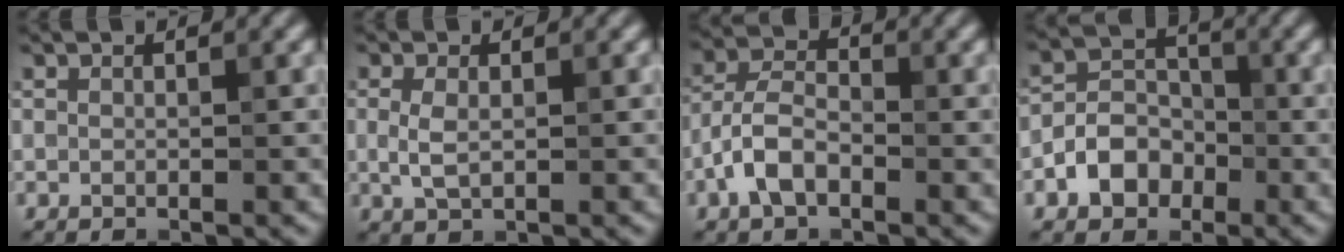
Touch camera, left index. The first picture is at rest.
{"total": 2.1, "force": [0.1, 1.1, 1.8], "torque": [-0.043, -0.001, 0.003]}
{"total": 4.0, "force": [-1.9, 2.2, 2.8], "torque": [-0.055, 0.010, -0.049]}
{"total": 4.1, "force": [-1.8, 3.1, 2.0], "torque": [-0.031, 0.006, -0.035]}